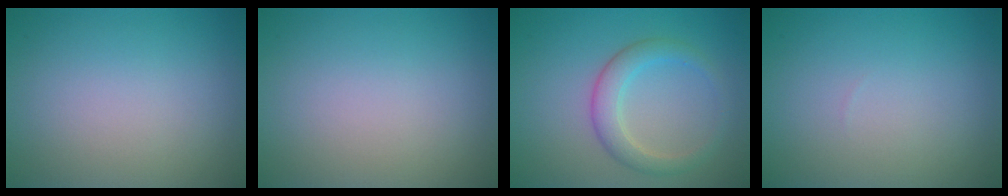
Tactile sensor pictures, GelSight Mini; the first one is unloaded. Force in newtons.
{"total": 0.0}
{"total": 3.0, "press": 3.0, "slide": 0.1}
{"total": 0.0}